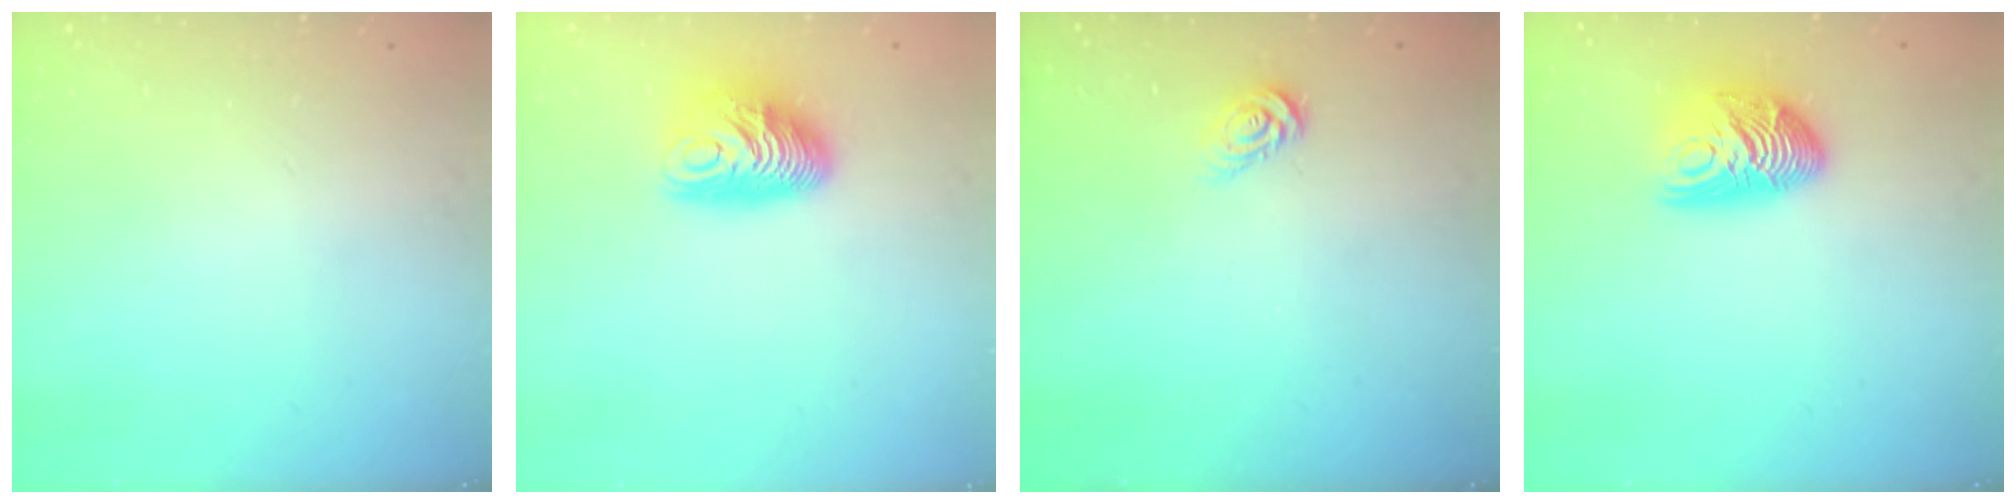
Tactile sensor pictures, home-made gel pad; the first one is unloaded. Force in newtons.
{"total": 10.9, "press": 10.9, "slide": 0.8}
{"total": 4.2, "press": 4.2, "slide": 0.5}
{"total": 11.1, "press": 11.1, "slide": 0.6}